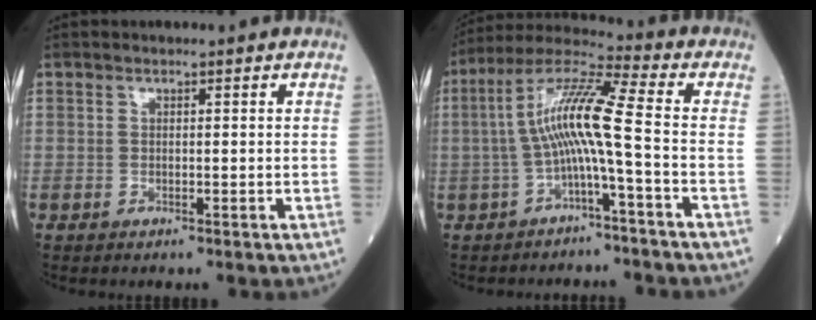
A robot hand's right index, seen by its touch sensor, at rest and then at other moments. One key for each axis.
{"total": 9.8, "fx": -1.6, "fy": -0.5, "fz": 9.7, "tx": -0.187, "ty": 0.032, "tz": -0.036}